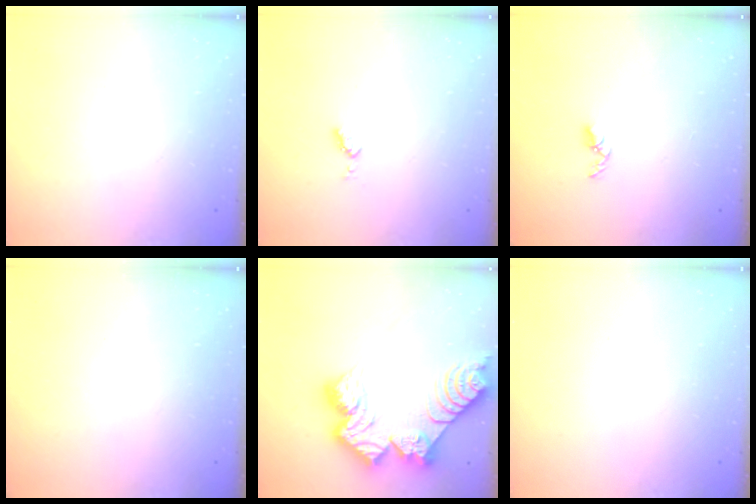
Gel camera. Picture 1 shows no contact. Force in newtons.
{"total": 3.6, "press": 3.5, "slide": 0.4}
{"total": 2.7, "press": 2.7, "slide": 0.5}
{"total": 0.0}
{"total": 19.0, "press": 18.9, "slide": 1.9}
{"total": 0.0}